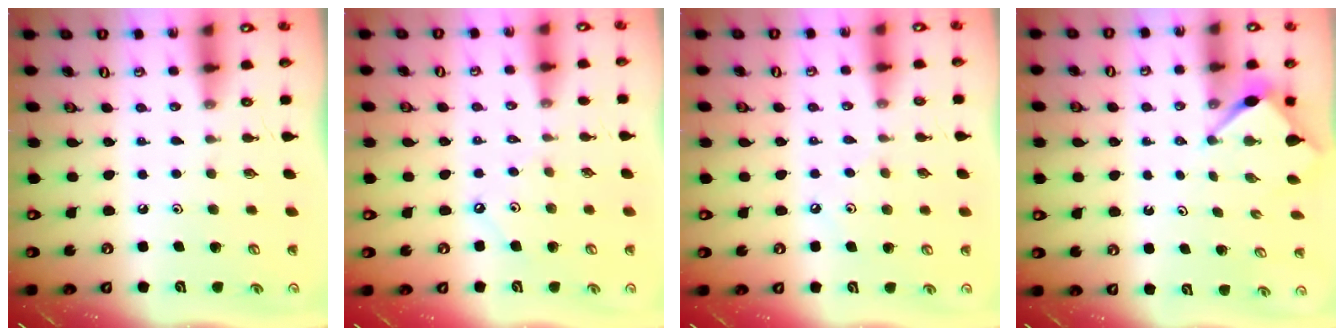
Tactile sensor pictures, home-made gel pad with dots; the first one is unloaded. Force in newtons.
{"total": 2.6, "press": 2.6, "slide": 0.2}
{"total": 3.8, "press": 3.7, "slide": 0.6}
{"total": 3.5, "press": 3.5, "slide": 0.3}